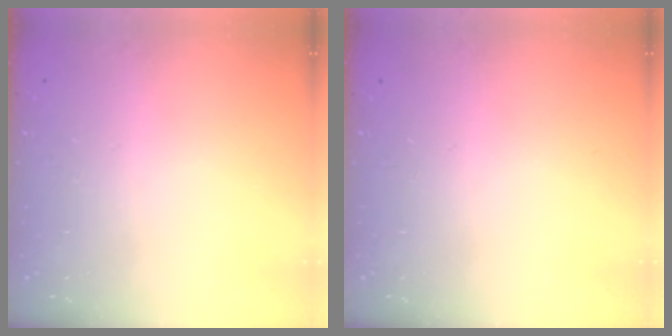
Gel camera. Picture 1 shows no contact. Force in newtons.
{"total": 0.0}